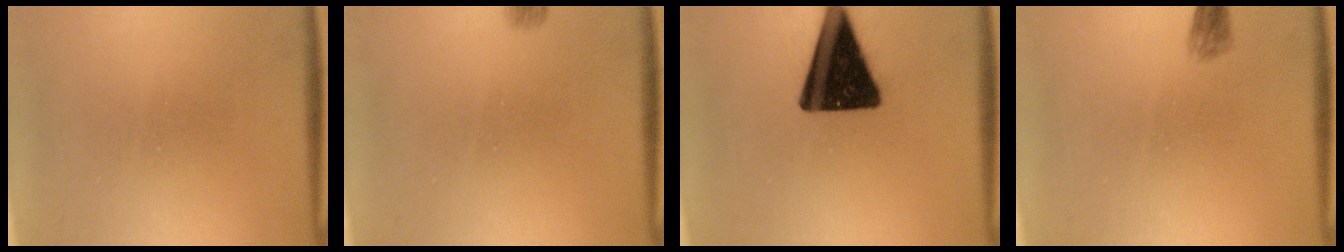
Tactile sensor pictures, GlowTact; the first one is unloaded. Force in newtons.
{"total": 1.3}
{"total": 16.9}
{"total": 1.7}